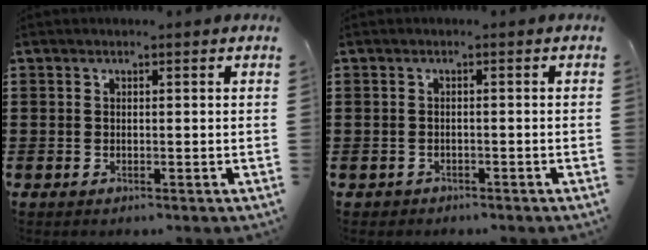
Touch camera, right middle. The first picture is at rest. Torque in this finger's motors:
{"motor_torque": [0.18, 0.32, -0.07, -0.01]}